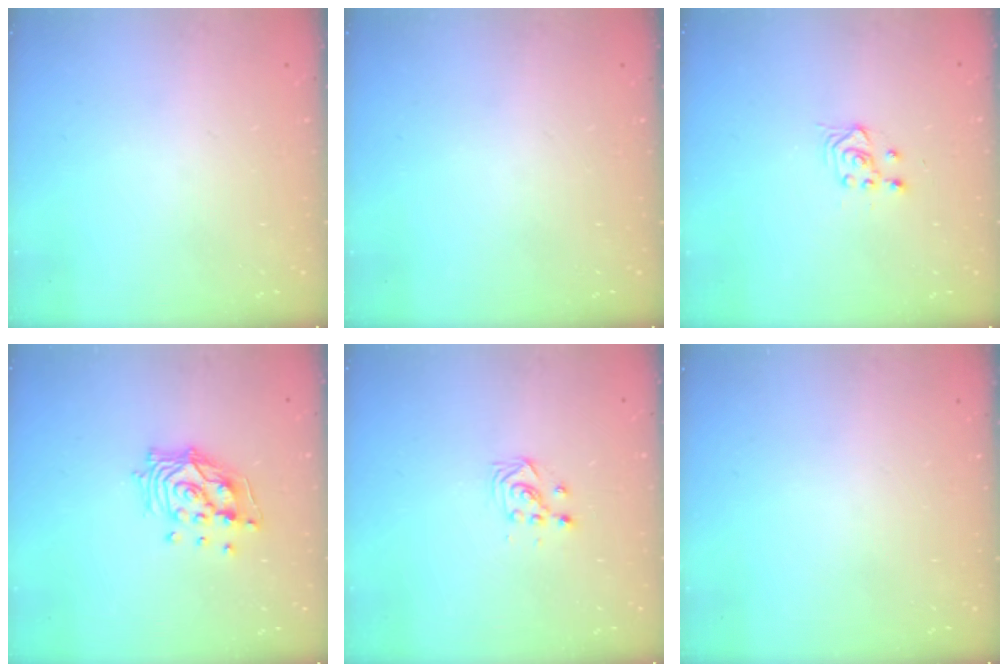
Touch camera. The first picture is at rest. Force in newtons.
{"total": 0.0}
{"total": 3.3, "press": 3.0, "slide": 1.4}
{"total": 12.3, "press": 12.2, "slide": 1.7}
{"total": 2.7, "press": 2.7, "slide": 0.3}
{"total": 0.0}